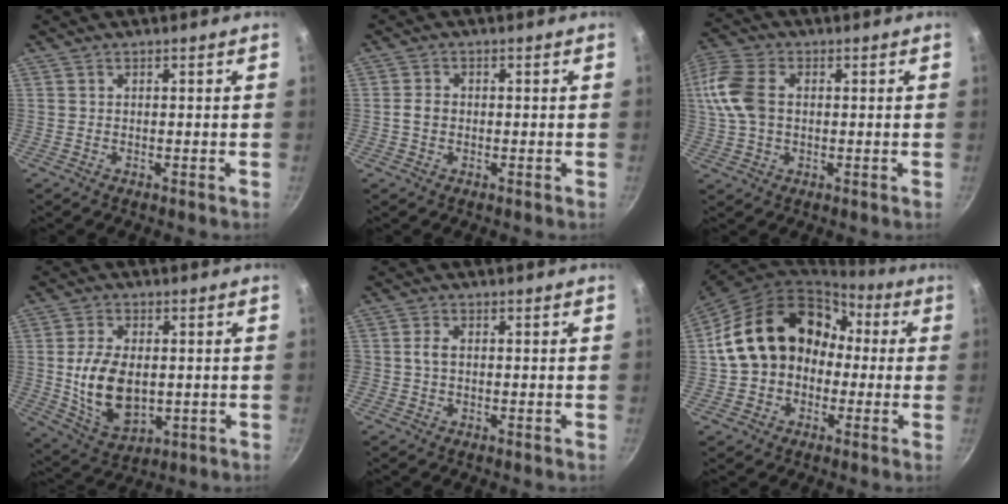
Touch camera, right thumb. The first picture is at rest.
{"total": 2.4, "force": [-0.3, 1.9, 1.4], "torque": [-0.021, 0.010, -0.007]}
{"total": 13.5, "force": [1.5, 9.4, 9.6], "torque": [-0.217, 0.021, 0.020]}
{"total": 13.0, "force": [-0.1, 8.0, 10.3], "torque": [-0.176, -0.009, 0.012]}
{"total": 2.2, "force": [0.0, 1.5, 1.6], "torque": [-0.030, 0.008, -0.001]}
{"total": 19.0, "force": [0.8, 15.3, 11.2], "torque": [-0.159, 0.070, 0.014]}